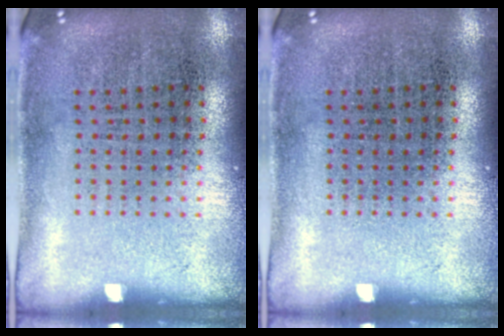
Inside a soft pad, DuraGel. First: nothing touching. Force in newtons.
{"total": 0.0}